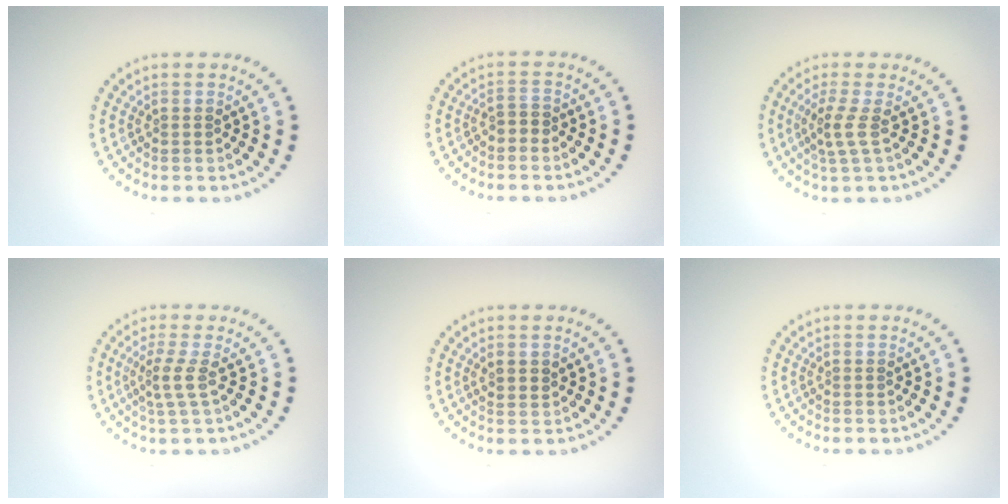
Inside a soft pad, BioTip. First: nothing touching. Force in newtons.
{"total": 1.1, "press": 1.0, "slide": 0.5}
{"total": 2.1, "press": 1.5, "slide": 1.4}
{"total": 2.2, "press": 1.6, "slide": 1.6}
{"total": 1.3, "press": 1.2, "slide": 0.7}
{"total": 0.0}